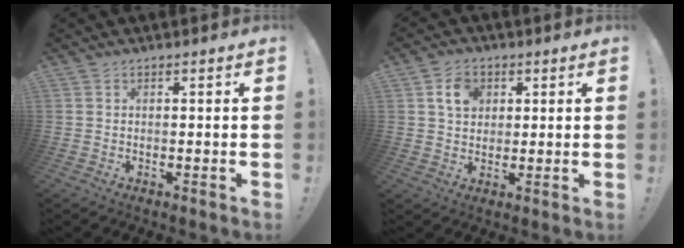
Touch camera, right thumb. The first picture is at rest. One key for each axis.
{"total": 7.4, "fx": 2.8, "fy": 5.6, "fz": 4.0, "tx": -0.061, "ty": 0.005, "tz": 0.052}